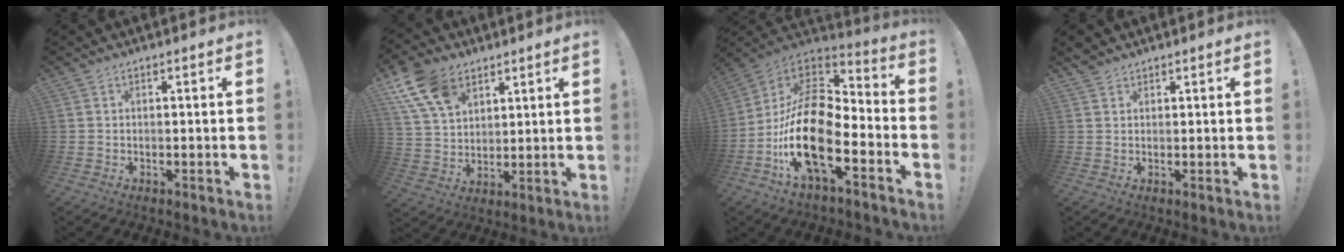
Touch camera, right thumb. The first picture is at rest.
{"total": 14.1, "force": [7.9, 9.3, 7.0], "torque": [-0.130, -0.030, 0.155]}
{"total": 21.1, "force": [-6.8, 9.3, 17.6], "torque": [-0.366, 0.021, -0.117]}
{"total": 2.2, "force": [1.8, 1.2, 0.3], "torque": [-0.001, -0.008, 0.034]}